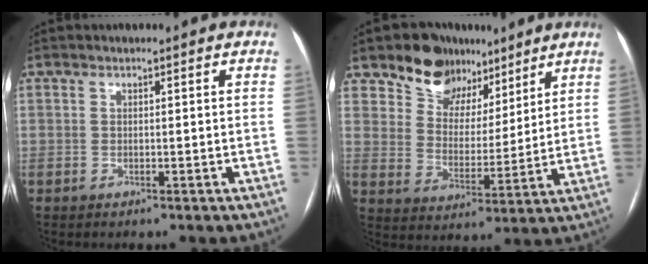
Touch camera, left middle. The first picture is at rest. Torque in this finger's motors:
{"motor_torque": [0.95, -1.05, 0.12, 0.05]}